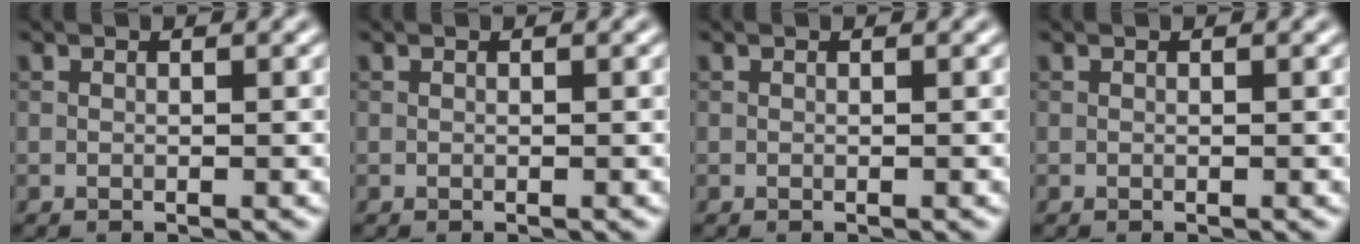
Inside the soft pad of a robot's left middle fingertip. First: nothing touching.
{"total": 0.0}
{"total": 0.0}
{"total": 0.0}